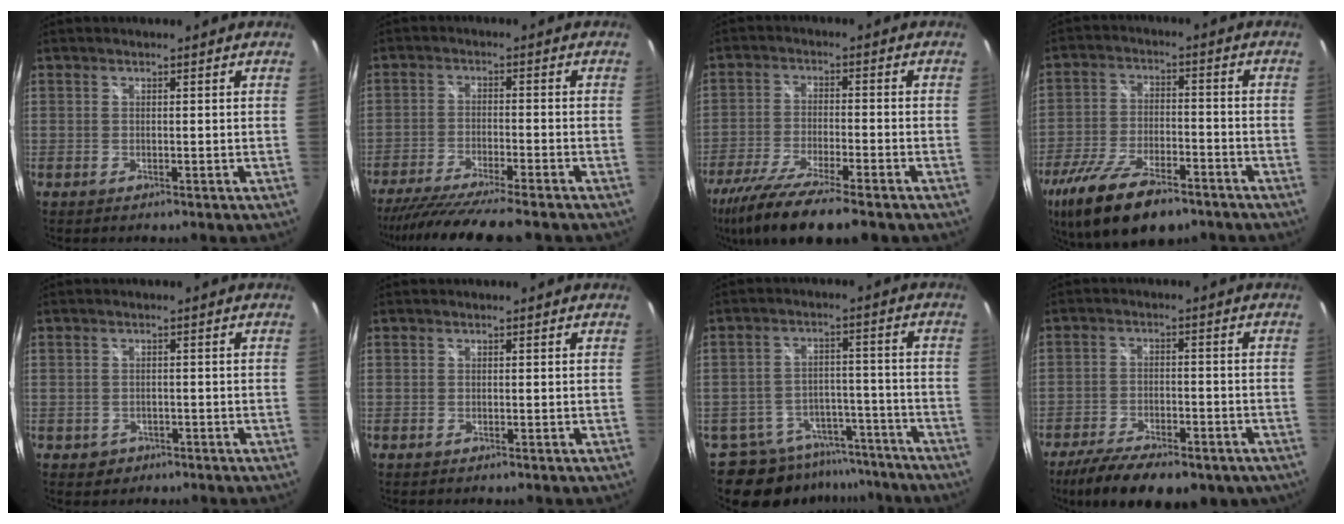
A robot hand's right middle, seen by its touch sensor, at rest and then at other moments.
{"total": 13.2, "force": [-11.5, 0.0, 6.5], "torque": [-0.135, -0.032, -0.191]}
{"total": 14.7, "force": [-11.5, 1.8, 9.0], "torque": [-0.191, -0.042, -0.204]}
{"total": 16.9, "force": [-11.7, 6.3, 10.4], "torque": [-0.215, -0.035, -0.203]}
{"total": 2.4, "force": [-0.9, 2.2, 0.5], "torque": [-0.017, 0.000, -0.010]}
{"total": 0.0}
{"total": 15.1, "force": [-12.7, 7.4, 3.5], "torque": [-0.090, 0.030, -0.172]}
{"total": 16.5, "force": [-11.5, 6.6, 9.8], "torque": [-0.196, -0.036, -0.168]}